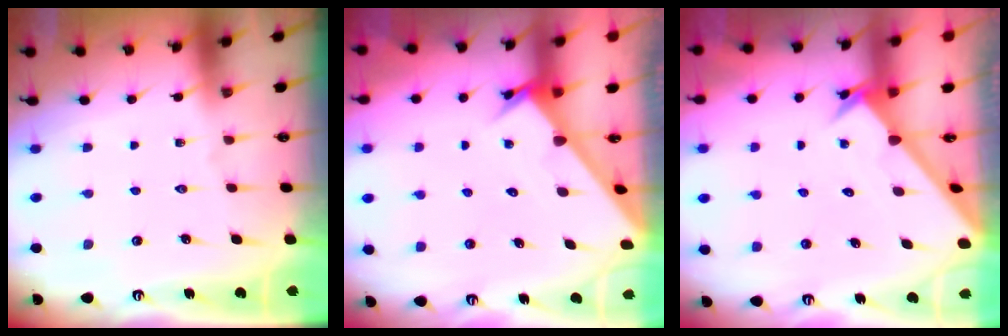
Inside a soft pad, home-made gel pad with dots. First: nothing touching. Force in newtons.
{"total": 2.9, "press": 2.9, "slide": 0.1}
{"total": 2.4, "press": 2.4, "slide": 0.2}